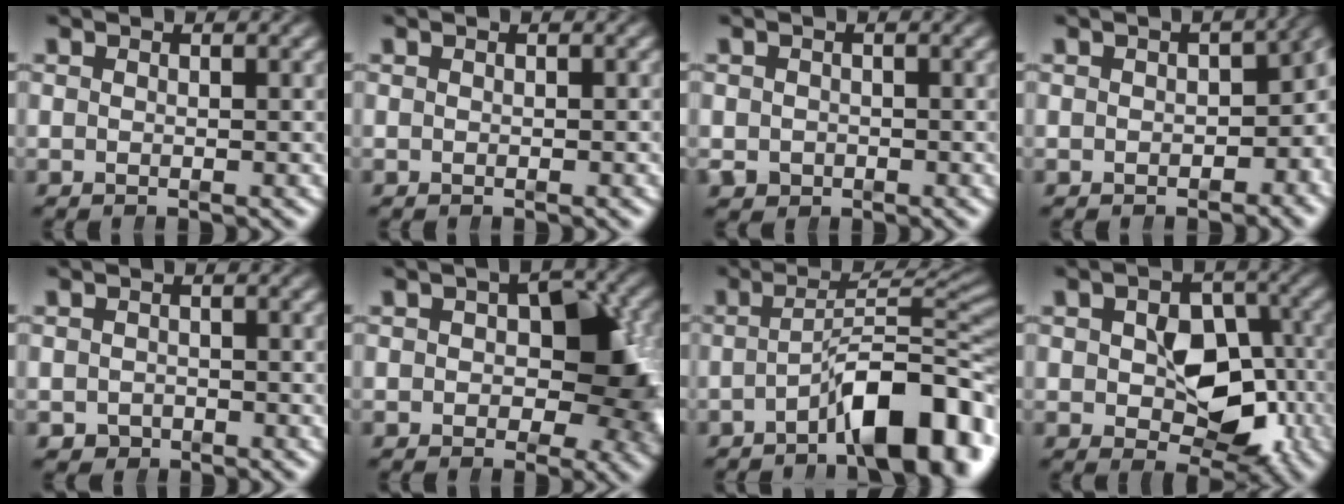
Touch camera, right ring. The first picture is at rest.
{"total": 0.0}
{"total": 2.4, "force": [-1.0, 2.1, 0.7], "torque": [-0.023, -0.021, -0.007]}
{"total": 3.2, "force": [-0.5, 1.8, 2.6], "torque": [-0.013, 0.003, -0.005]}
{"total": 2.2, "force": [-1.1, 1.9, 0.2], "torque": [-0.010, -0.017, -0.013]}
{"total": 8.0, "force": [-0.6, 5.1, 6.2], "torque": [-0.068, -0.006, -0.008]}
{"total": 8.0, "force": [-4.0, 2.4, 6.5], "torque": [-0.079, -0.001, -0.061]}
{"total": 6.8, "force": [-0.8, 4.5, 5.0], "torque": [-0.062, -0.026, -0.004]}